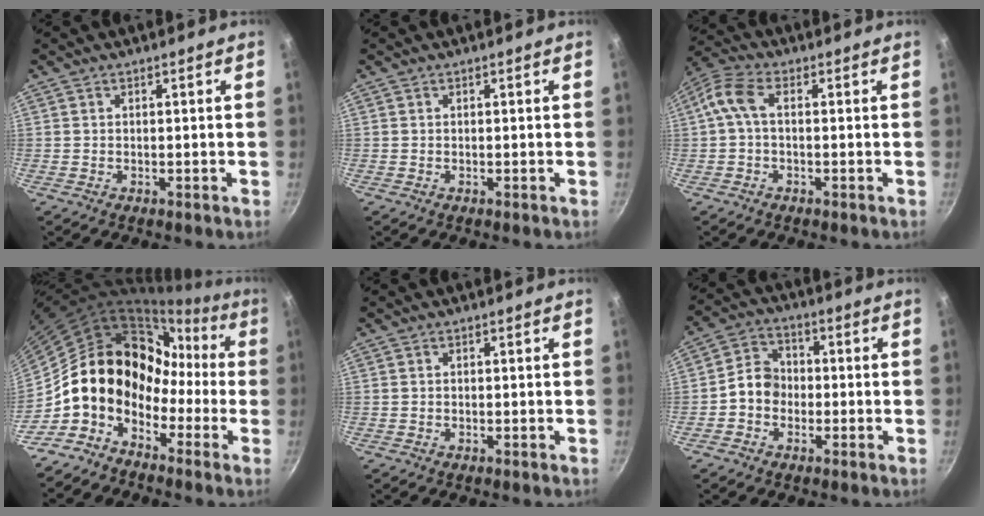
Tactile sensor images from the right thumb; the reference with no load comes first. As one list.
[{"total": 0.0}, {"total": 5.9, "force": [0.1, 3.0, 5.1], "torque": [-0.124, 0.024, -0.010]}, {"total": 14.0, "force": [-4.0, 11.1, 7.5], "torque": [-0.075, 0.055, -0.091]}, {"total": 0.0}, {"total": 6.4, "force": [-1.3, 5.4, 3.2], "torque": [-0.025, 0.025, -0.038]}]